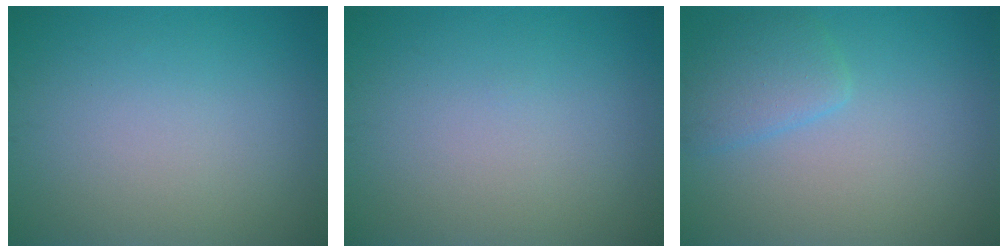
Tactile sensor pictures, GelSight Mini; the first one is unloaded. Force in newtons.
{"total": 0.0}
{"total": 2.6, "press": 2.6, "slide": 0.2}